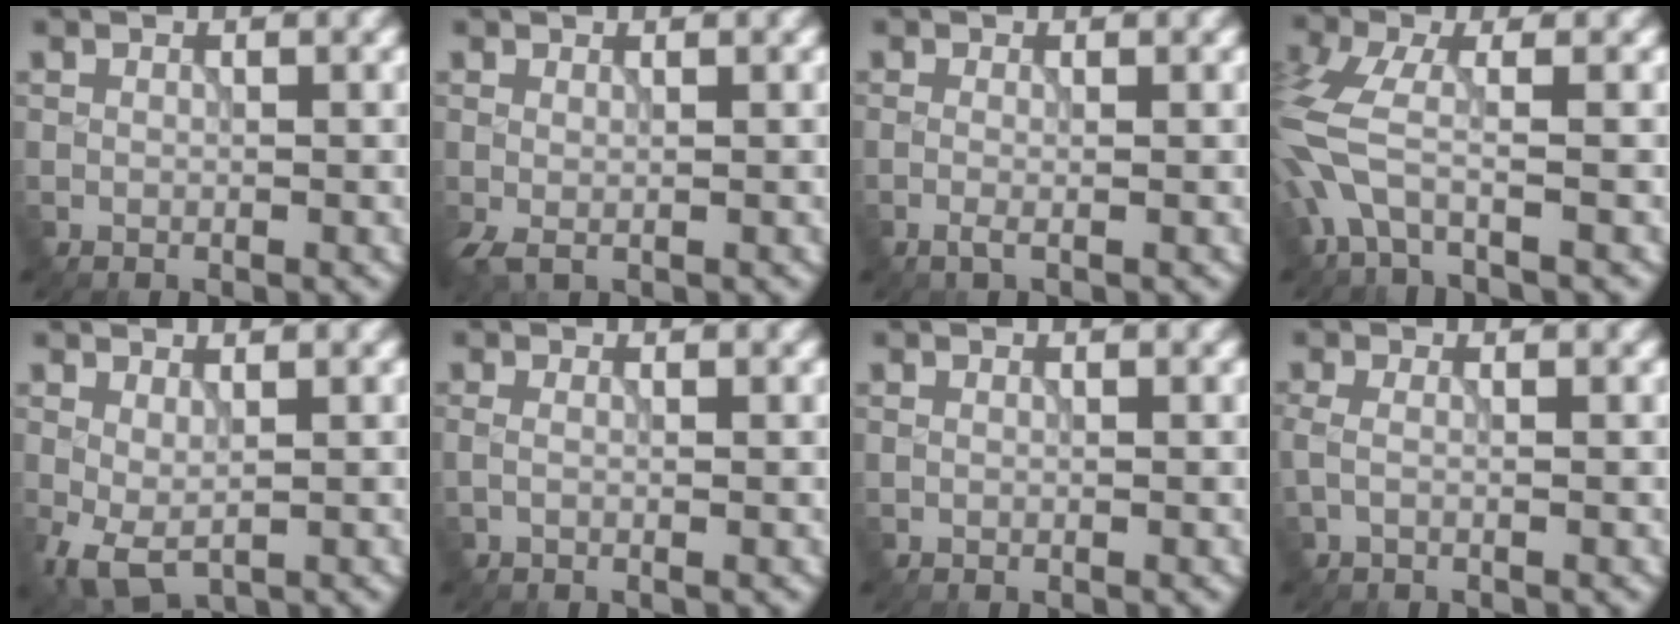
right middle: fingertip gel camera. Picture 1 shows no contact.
{"total": 1.2, "force": [-0.1, 0.4, 1.2], "torque": [-0.032, -0.003, -0.005]}
{"total": 0.8, "force": [-0.3, 0.0, 0.7], "torque": [-0.015, -0.003, -0.008]}
{"total": 5.0, "force": [-1.4, 1.6, 4.5], "torque": [-0.126, -0.003, -0.042]}
{"total": 2.9, "force": [-0.5, 1.5, 2.5], "torque": [-0.062, -0.006, -0.009]}
{"total": 0.8, "force": [-0.1, 0.2, 0.8], "torque": [-0.012, -0.003, -0.002]}
{"total": 0.0}
{"total": 1.4, "force": [-0.2, 0.6, 1.3], "torque": [-0.030, -0.003, -0.006]}